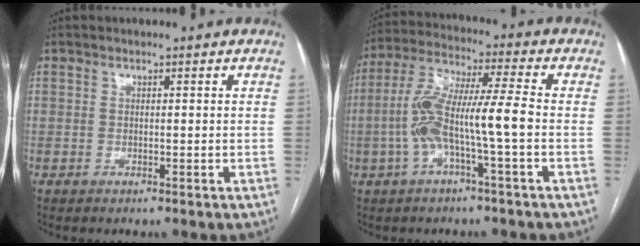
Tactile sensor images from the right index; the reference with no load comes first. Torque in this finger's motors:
{"motor_torque": [1.16, -0.55, 0.41, 0.21]}